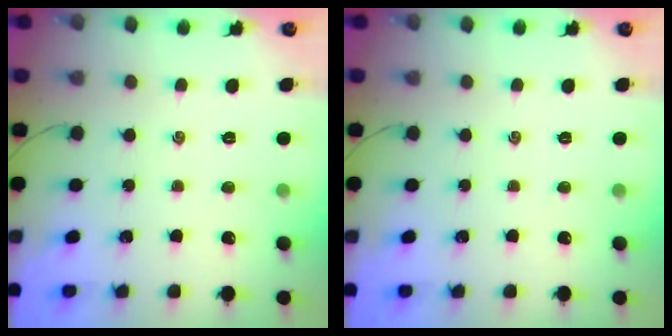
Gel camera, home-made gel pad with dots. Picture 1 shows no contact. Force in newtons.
{"total": 0.0}